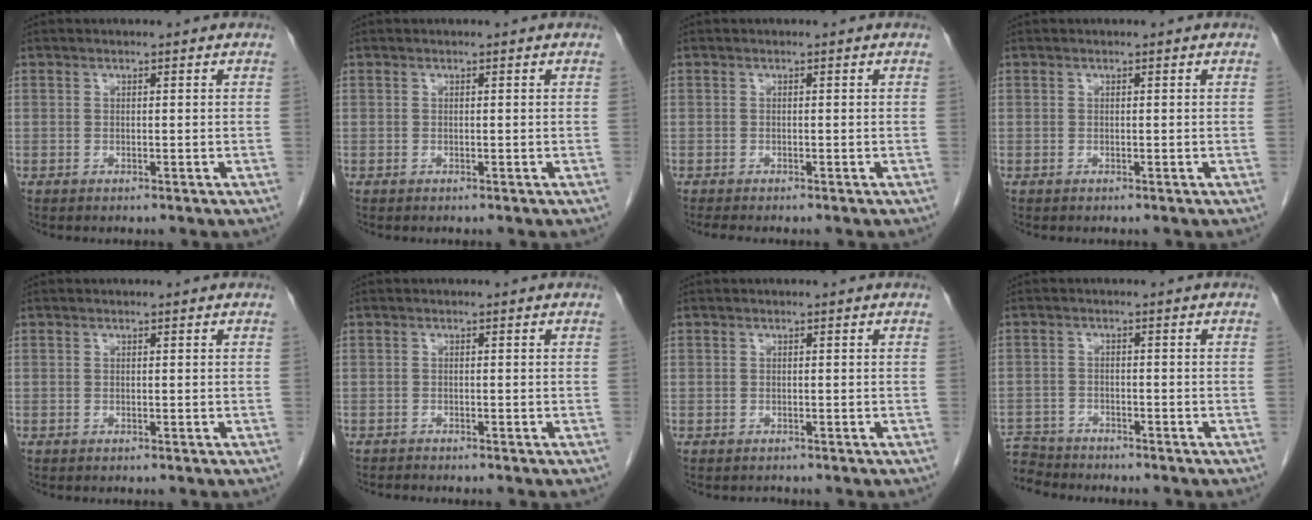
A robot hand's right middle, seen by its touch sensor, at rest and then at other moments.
{"total": 0.0}
{"total": 2.0, "force": [-1.7, 0.3, 1.0], "torque": [-0.018, -0.005, -0.023]}
{"total": 0.0}
{"total": 0.0}
{"total": 1.4, "force": [-1.4, 0.0, 0.1], "torque": [-0.007, -0.004, -0.022]}
{"total": 0.7, "force": [-0.5, 0.4, -0.2], "torque": [-0.007, 0.001, -0.010]}
{"total": 6.9, "force": [-6.6, 1.8, 0.2], "torque": [-0.011, 0.000, -0.119]}